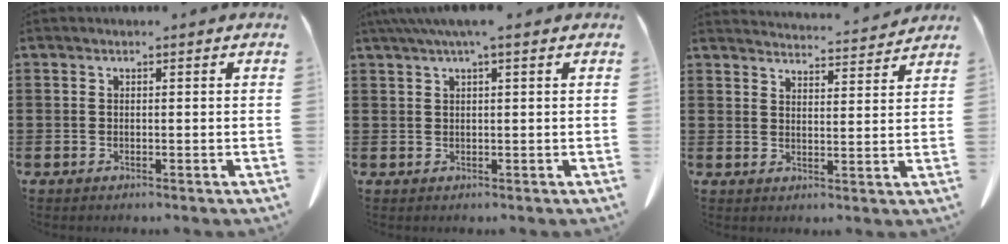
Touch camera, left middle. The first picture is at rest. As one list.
[{"total": 2.5, "force": [1.3, 0.1, 2.1], "torque": [-0.043, 0.001, 0.023]}, {"total": 4.2, "force": [4.2, -0.3, 0.3], "torque": [-0.010, -0.029, 0.073]}]